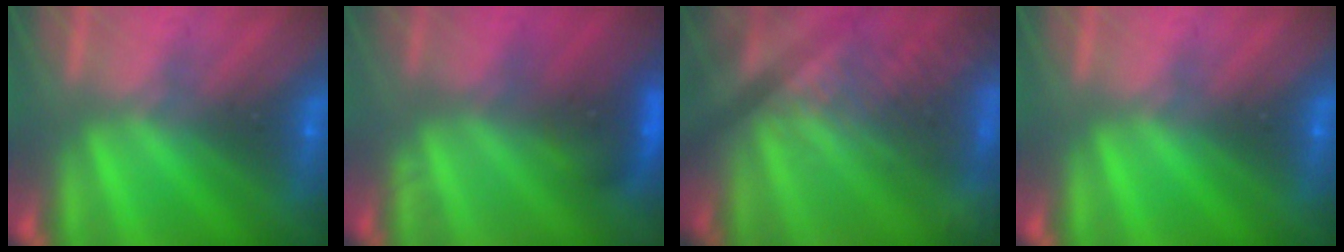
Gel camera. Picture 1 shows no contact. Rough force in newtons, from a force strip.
{"total": 3.2}
{"total": 3.7}
{"total": 0.0}